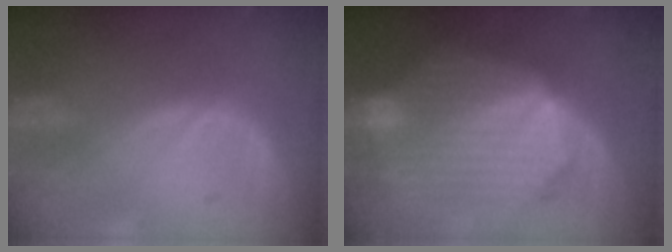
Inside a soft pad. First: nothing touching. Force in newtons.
{"total": 10.7, "press": 10.6, "slide": 0.8}